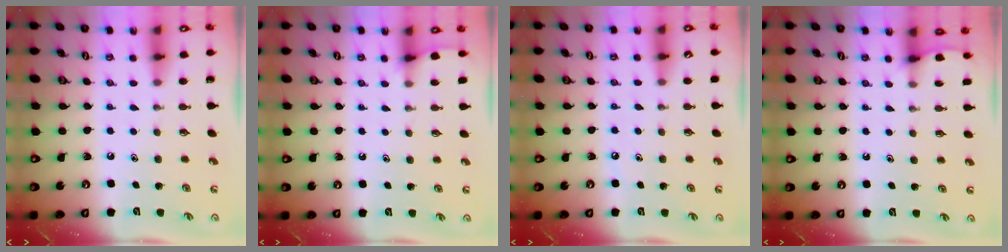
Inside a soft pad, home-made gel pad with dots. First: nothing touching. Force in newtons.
{"total": 2.4, "press": 2.4, "slide": 0.4}
{"total": 3.0, "press": 3.0, "slide": 0.4}
{"total": 3.7, "press": 3.7, "slide": 0.4}